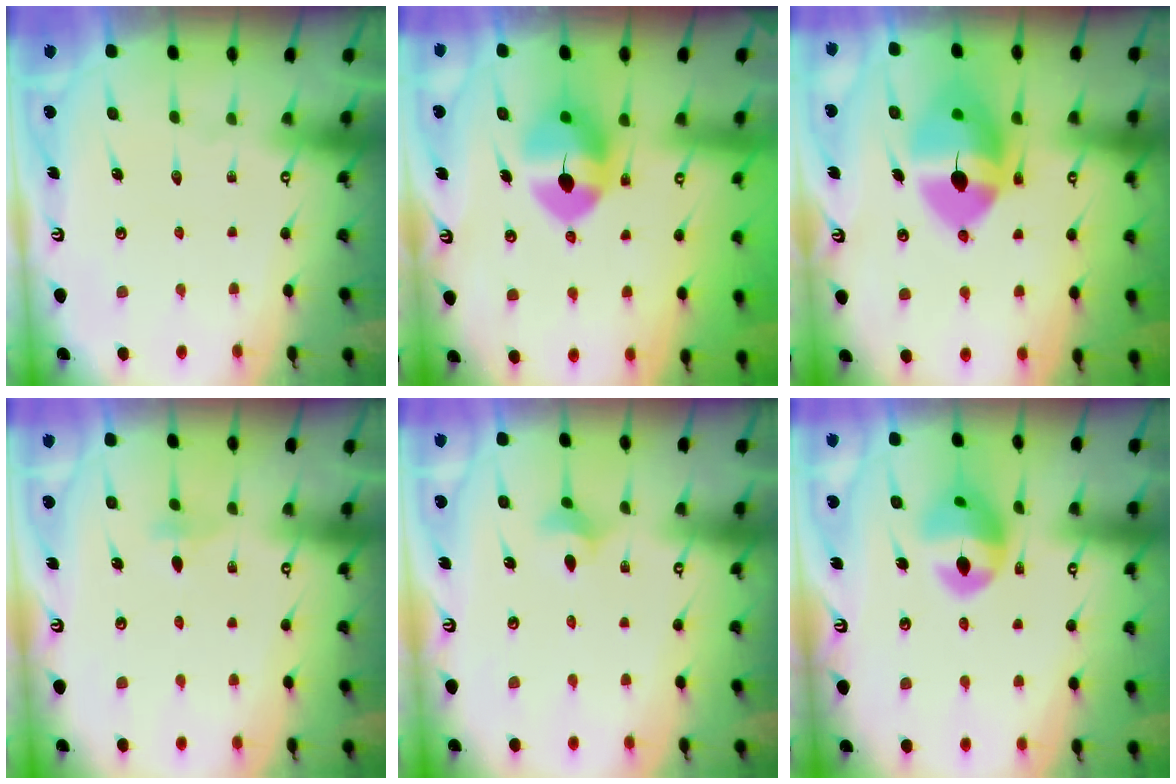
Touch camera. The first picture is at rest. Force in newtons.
{"total": 9.3, "press": 9.2, "slide": 1.4}
{"total": 14.5, "press": 14.4, "slide": 2.1}
{"total": 2.4, "press": 2.3, "slide": 0.7}
{"total": 3.1, "press": 3.1, "slide": 0.4}
{"total": 13.4, "press": 13.3, "slide": 1.9}